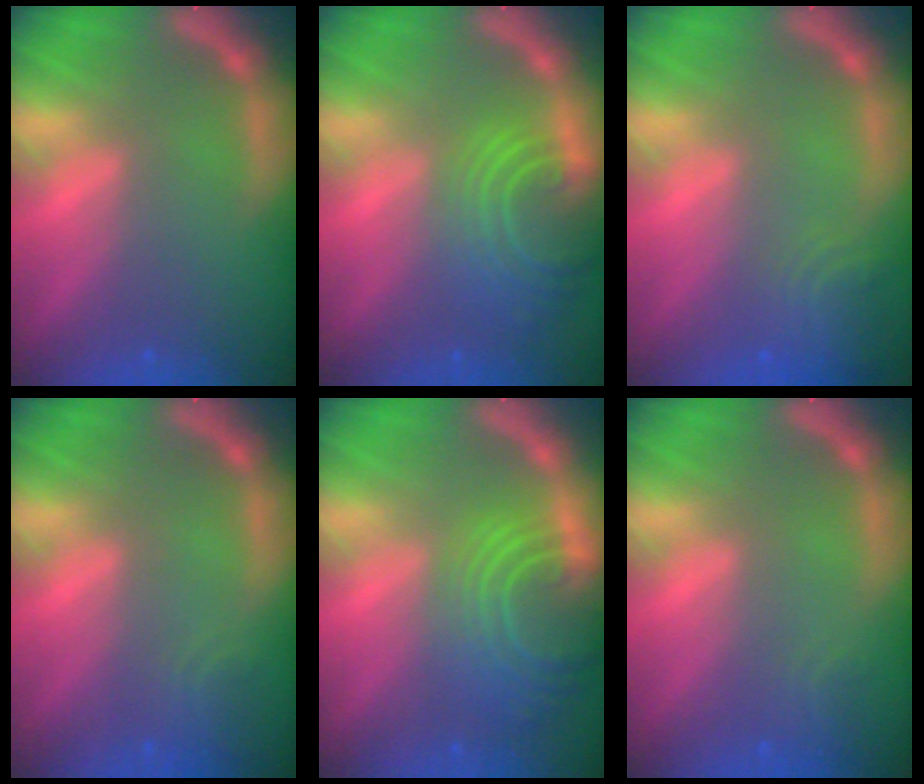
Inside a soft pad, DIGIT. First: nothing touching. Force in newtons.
{"total": 8.1}
{"total": 4.0}
{"total": 1.9}
{"total": 9.5}
{"total": 1.4}